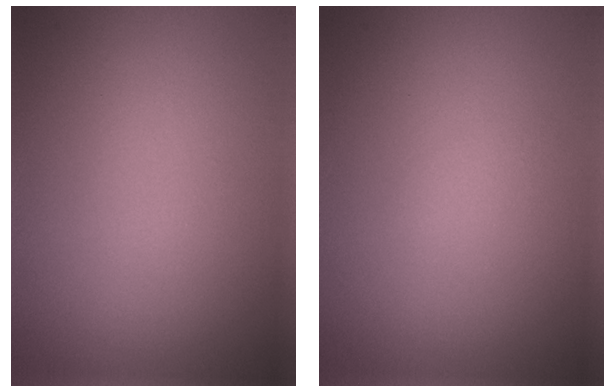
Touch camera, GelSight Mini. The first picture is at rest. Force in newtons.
{"total": 0.6, "press": 0.6, "slide": 0.1}